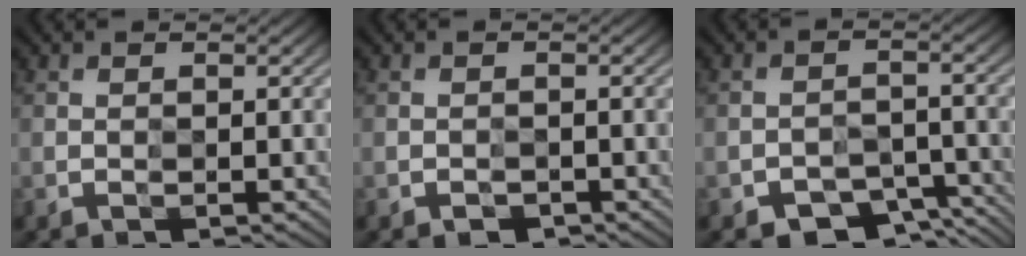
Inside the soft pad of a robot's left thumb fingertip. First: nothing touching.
{"total": 1.5, "force": [-1.3, 0.7, 0.6], "torque": [-0.003, -0.002, -0.019]}
{"total": 5.6, "force": [-5.0, 2.6, 0.4], "torque": [0.017, 0.009, -0.069]}